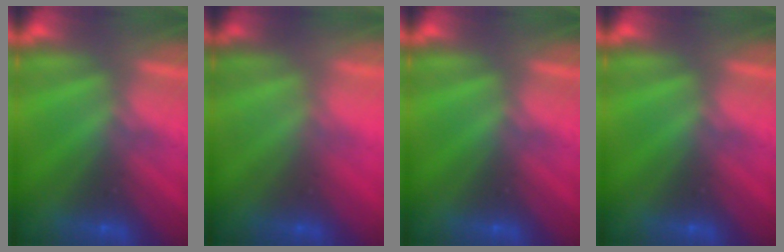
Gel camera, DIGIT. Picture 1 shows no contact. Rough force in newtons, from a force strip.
{"total": 2.0}
{"total": 0.0}
{"total": 0.0}